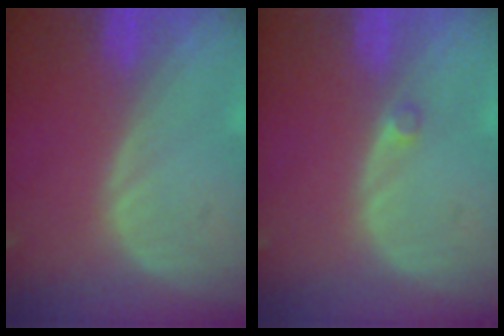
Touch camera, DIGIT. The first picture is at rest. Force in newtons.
{"total": 1.0, "press": 0.9, "slide": 0.5}